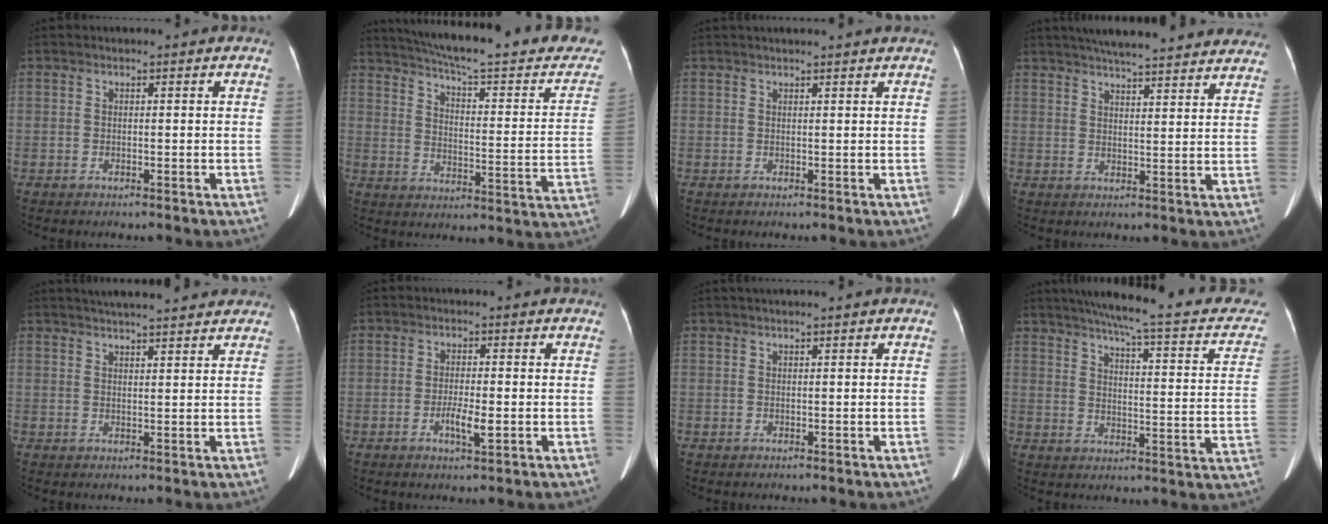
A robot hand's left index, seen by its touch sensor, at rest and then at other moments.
{"total": 27.9, "force": [24.6, 3.3, 12.8], "torque": [-0.188, -0.063, 0.304]}
{"total": 6.2, "force": [5.8, -0.1, 2.3], "torque": [-0.027, 0.031, 0.063]}
{"total": 23.0, "force": [20.6, 3.2, 9.7], "torque": [-0.143, 0.010, 0.255]}
{"total": 5.9, "force": [5.0, 1.1, 2.9], "torque": [-0.040, 0.026, 0.070]}
{"total": 3.4, "force": [-1.0, 0.7, 3.2], "torque": [-0.062, -0.002, -0.015]}
{"total": 1.1, "force": [0.8, -0.1, 0.8], "torque": [-0.016, 0.018, 0.018]}
{"total": 23.2, "force": [19.2, 3.4, 12.4], "torque": [-0.170, -0.013, 0.227]}